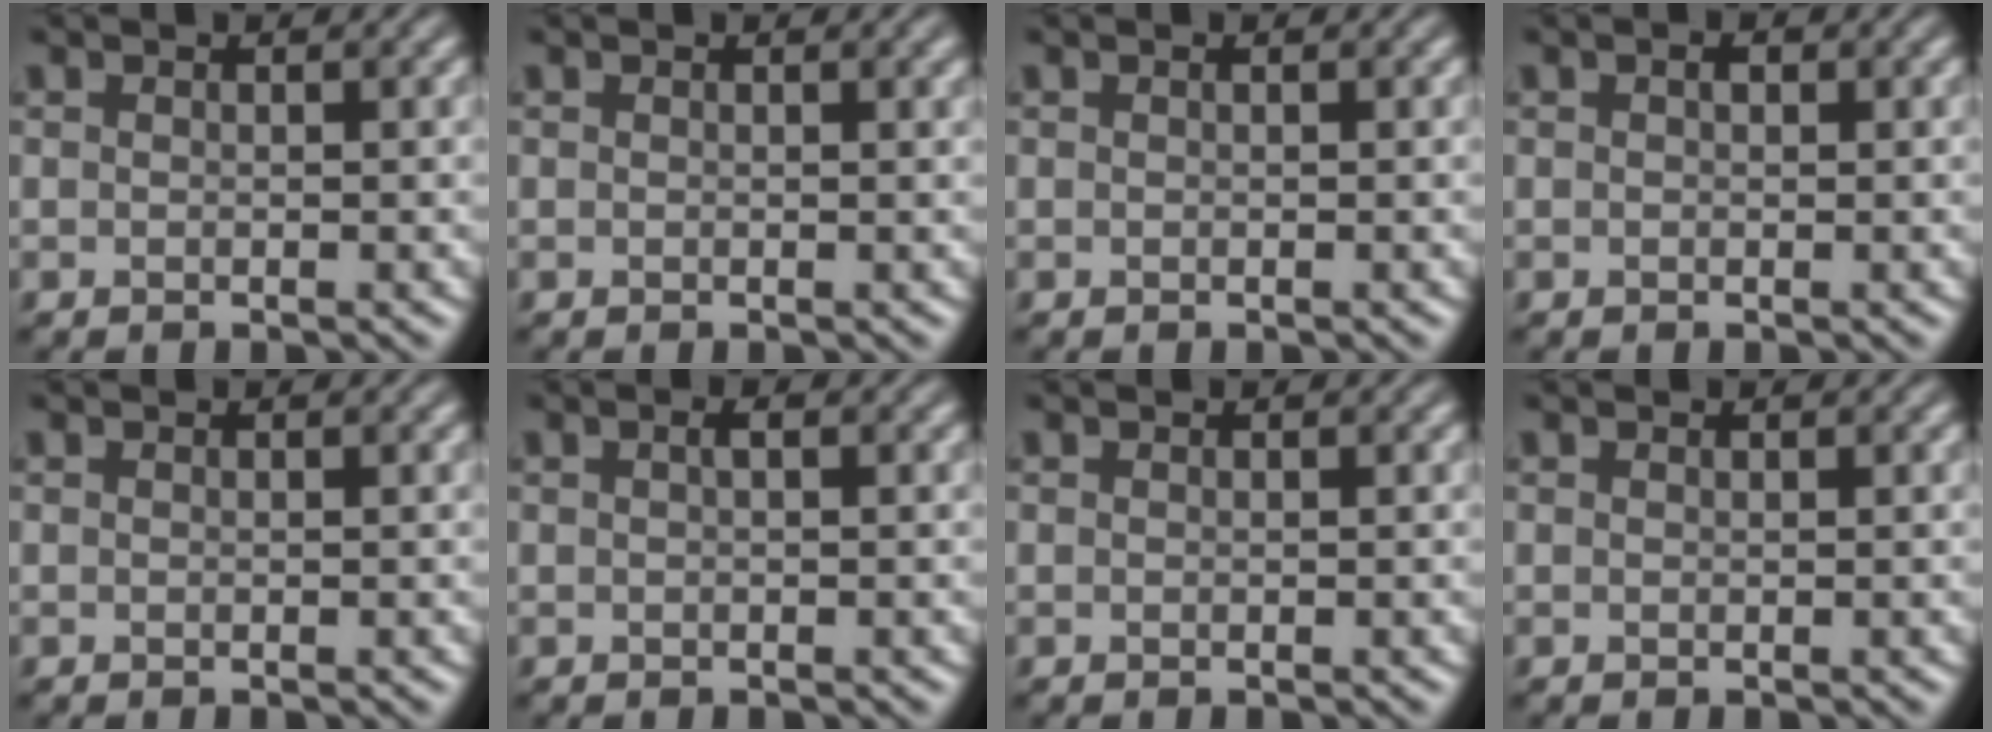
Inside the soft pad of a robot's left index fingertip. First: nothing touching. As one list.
[{"total": 0.7, "force": [0.4, 0.1, 0.5], "torque": [-0.004, 0.004, 0.006]}, {"total": 0.0}, {"total": 0.8, "force": [0.2, 0.4, 0.6], "torque": [-0.010, 0.001, 0.001]}, {"total": 0.0}, {"total": 0.7, "force": [0.2, 0.2, 0.7], "torque": [-0.014, 0.006, 0.004]}, {"total": 0.0}, {"total": 0.0}]